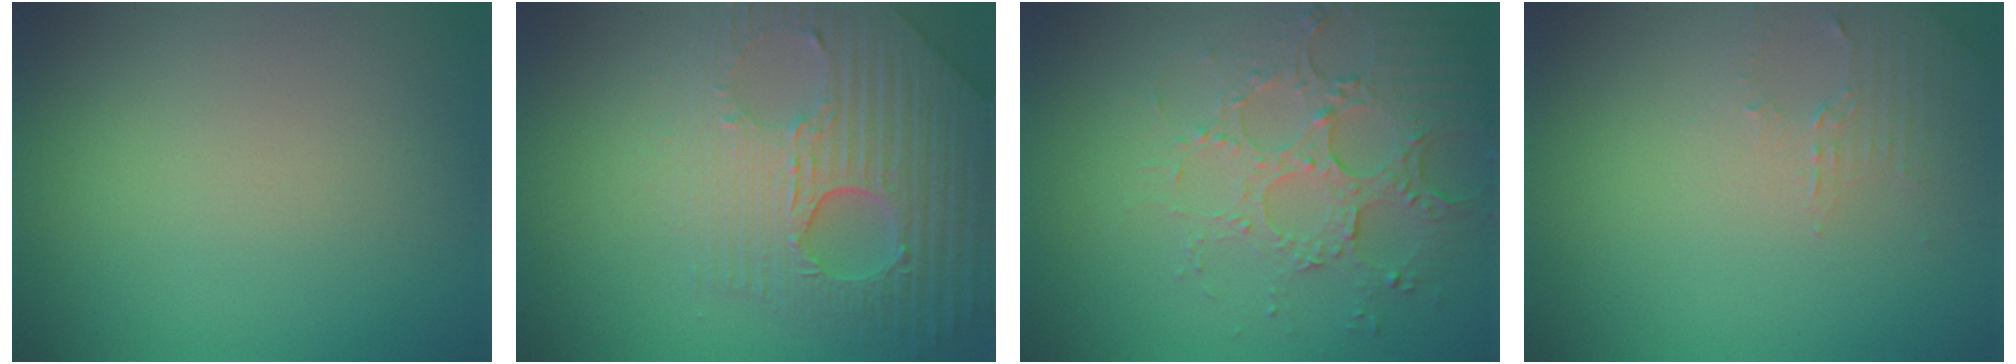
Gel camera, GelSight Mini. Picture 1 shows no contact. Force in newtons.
{"total": 8.2, "press": 5.7, "slide": 5.9}
{"total": 5.0, "press": 3.8, "slide": 3.3}
{"total": 1.8, "press": 1.7, "slide": 0.5}